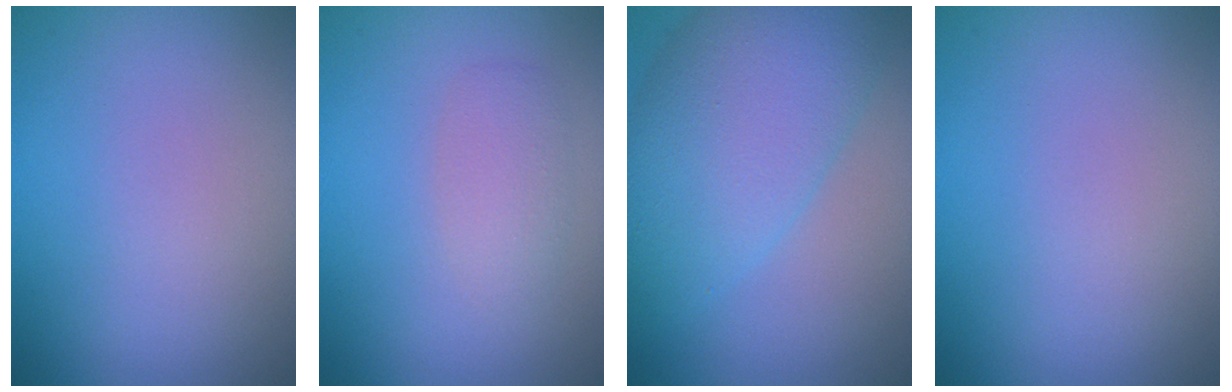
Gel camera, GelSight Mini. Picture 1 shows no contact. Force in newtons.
{"total": 1.8, "press": 1.8, "slide": 0.1}
{"total": 9.1, "press": 9.1, "slide": 0.3}
{"total": 0.0}